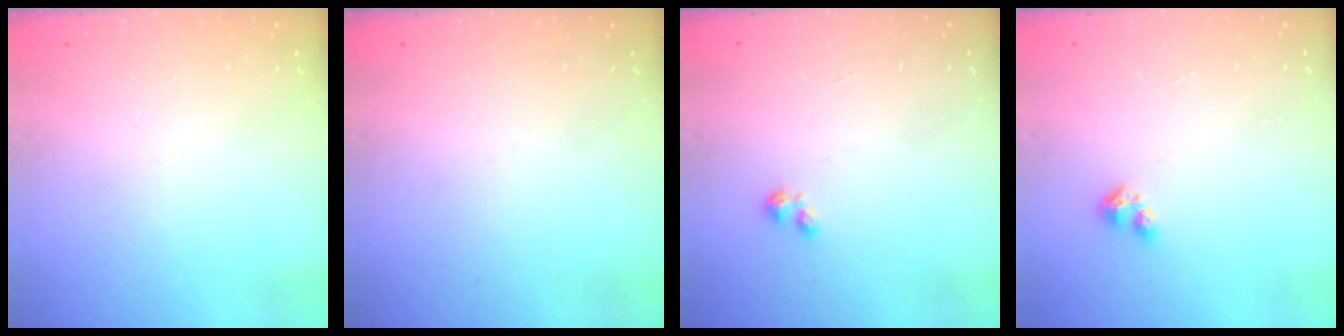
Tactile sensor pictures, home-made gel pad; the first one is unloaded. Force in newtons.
{"total": 0.0}
{"total": 1.5, "press": 1.5, "slide": 0.3}
{"total": 2.7, "press": 2.7, "slide": 0.3}